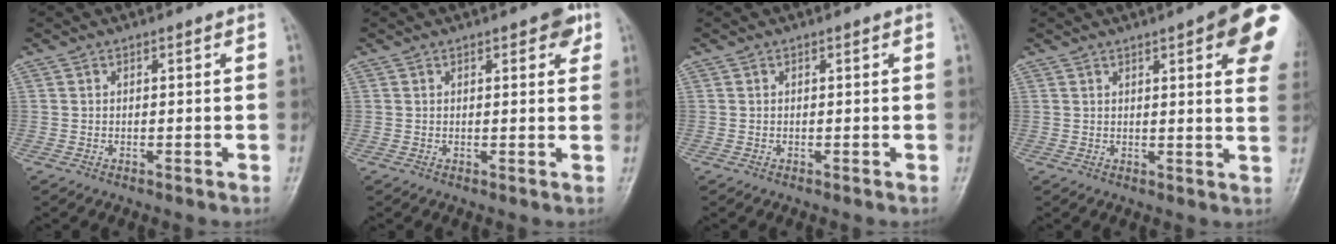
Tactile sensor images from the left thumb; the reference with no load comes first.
{"total": 3.8, "force": [2.0, 1.4, 2.9], "torque": [-0.022, -0.005, 0.022]}
{"total": 0.0}
{"total": 14.2, "force": [5.9, 3.4, 12.5], "torque": [-0.130, -0.015, 0.062]}